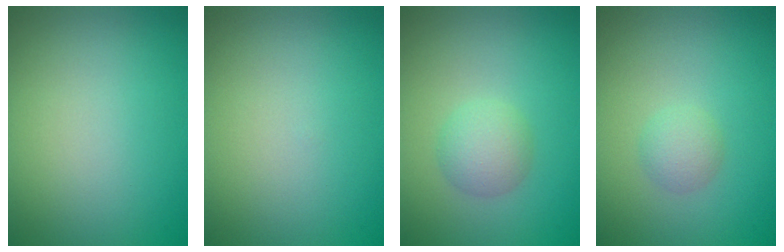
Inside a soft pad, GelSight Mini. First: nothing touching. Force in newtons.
{"total": 0.0}
{"total": 2.5, "press": 2.5, "slide": 0.0}
{"total": 1.6, "press": 1.6, "slide": 0.1}